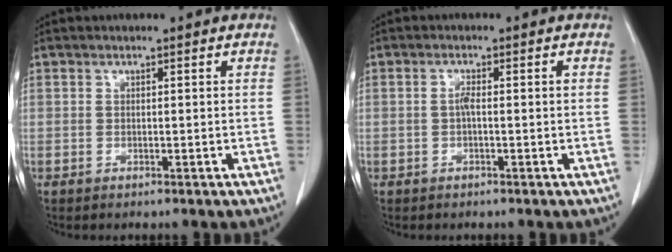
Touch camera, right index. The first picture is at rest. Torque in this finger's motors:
{"motor_torque": [-0.01, -0.01, 0.03, 0.01]}